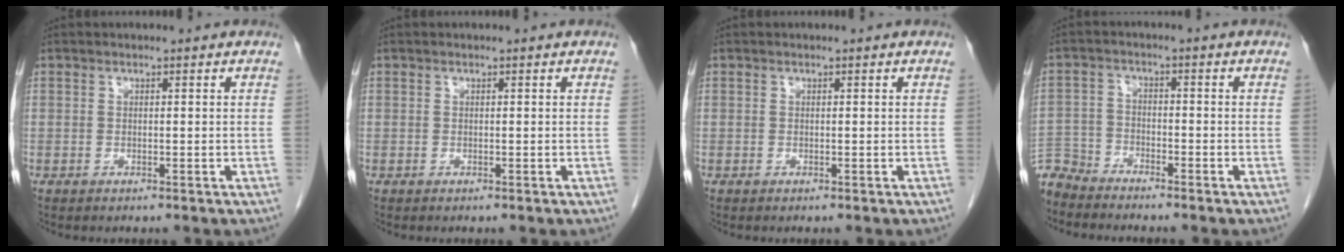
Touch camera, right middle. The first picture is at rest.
{"total": 0.0}
{"total": 0.0}
{"total": 6.1, "force": [-6.0, 1.3, 0.0], "torque": [0.004, -0.007, -0.120]}